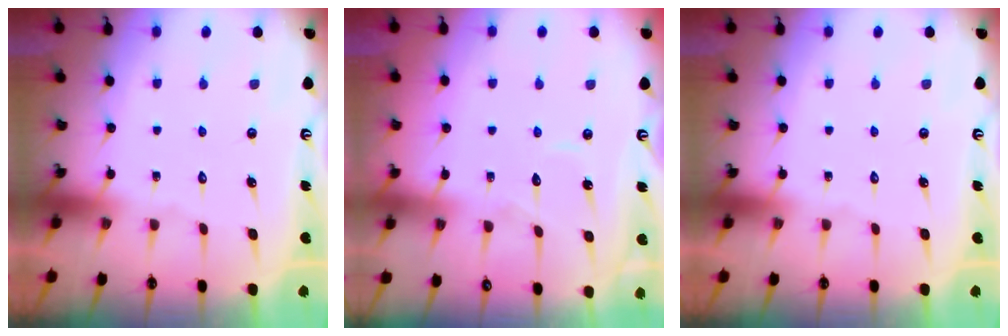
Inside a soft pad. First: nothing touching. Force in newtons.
{"total": 3.7, "press": 3.6, "slide": 0.4}
{"total": 0.0}